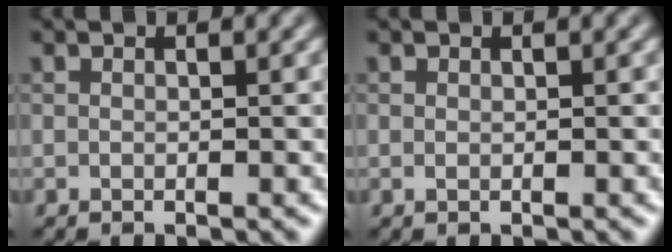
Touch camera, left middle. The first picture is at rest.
{"total": 0.0}